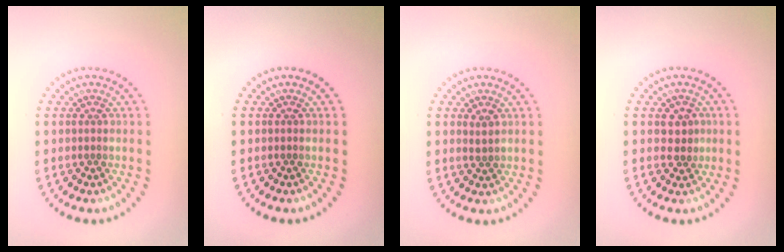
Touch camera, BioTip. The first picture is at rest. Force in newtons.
{"total": 0.0}
{"total": 0.5, "press": 0.4, "slide": 0.3}
{"total": 1.9, "press": 1.7, "slide": 0.7}